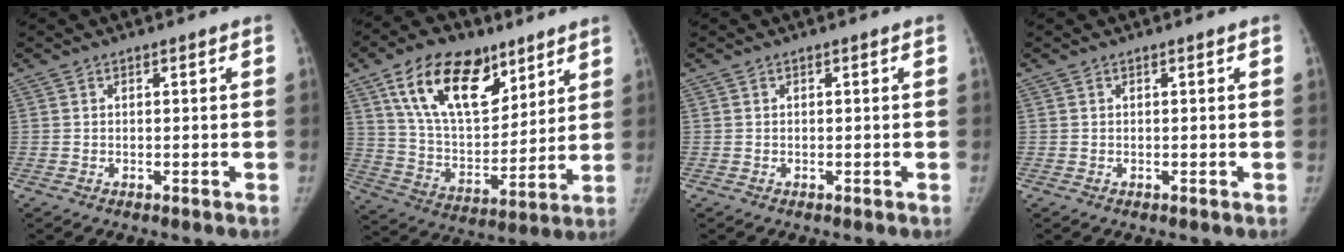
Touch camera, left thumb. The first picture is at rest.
{"total": 20.8, "force": [11.8, 11.3, 12.9], "torque": [-0.181, -0.045, 0.212]}
{"total": 0.0}
{"total": 0.0}